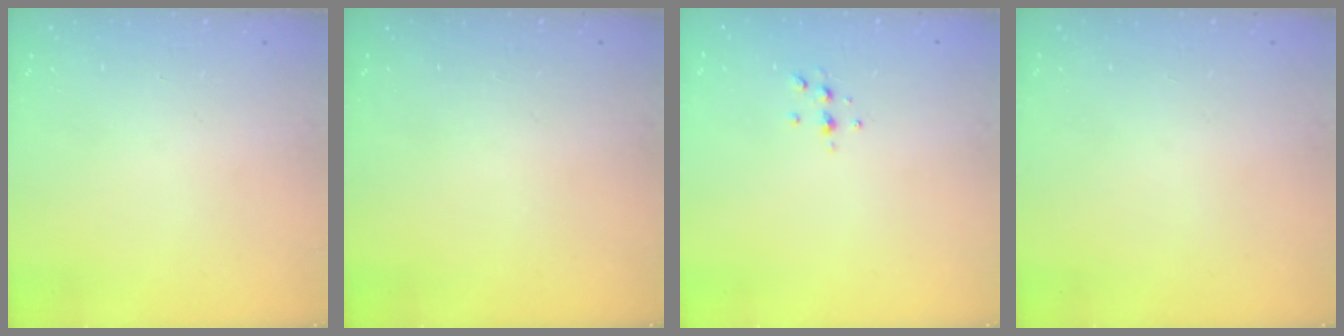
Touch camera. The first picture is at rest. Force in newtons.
{"total": 0.0}
{"total": 4.3, "press": 4.2, "slide": 1.1}
{"total": 0.0}